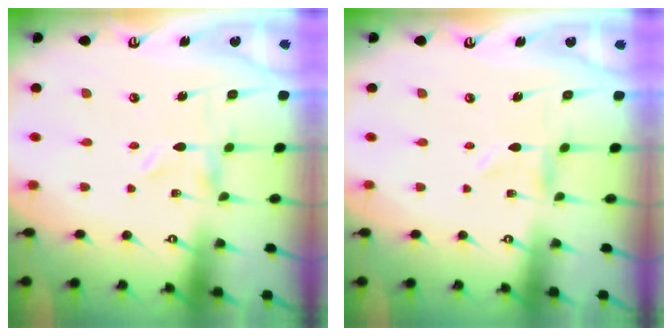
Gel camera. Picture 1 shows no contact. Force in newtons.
{"total": 0.0}